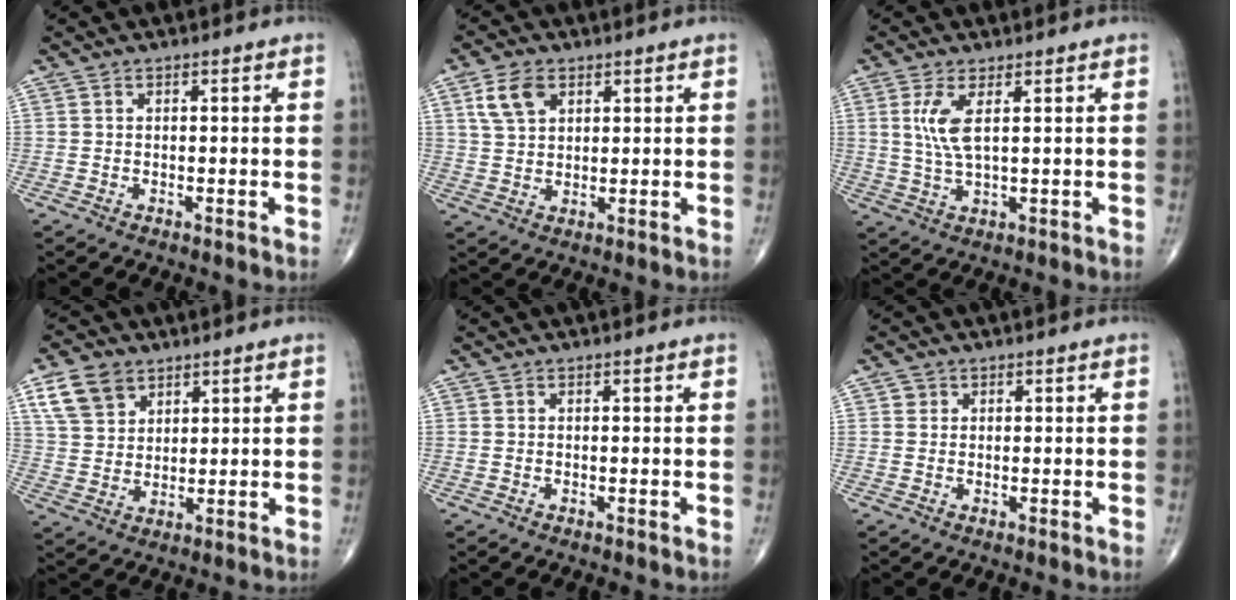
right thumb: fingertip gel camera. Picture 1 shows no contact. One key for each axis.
{"total": 6.4, "fx": 2.9, "fy": 4.1, "fz": 4.0, "tx": -0.066, "ty": -0.005, "tz": 0.058}
{"total": 5.5, "fx": 1.6, "fy": 1.5, "fz": 5.0, "tx": -0.122, "ty": -0.010, "tz": 0.039}
{"total": 8.5, "fx": 4.7, "fy": 5.8, "fz": 4.0, "tx": -0.060, "ty": -0.014, "tz": 0.094}
{"total": 0.0}
{"total": 1.1, "fx": 0.3, "fy": 1.1, "fz": 0.1, "tx": 0.009, "ty": 0.000, "tz": 0.002}